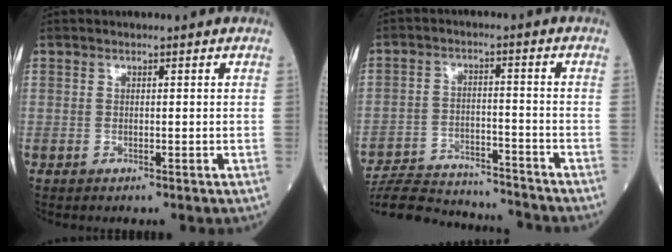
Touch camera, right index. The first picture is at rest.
{"total": 16.8, "force": [-16.1, 2.5, 4.1], "torque": [-0.089, 0.001, -0.244]}